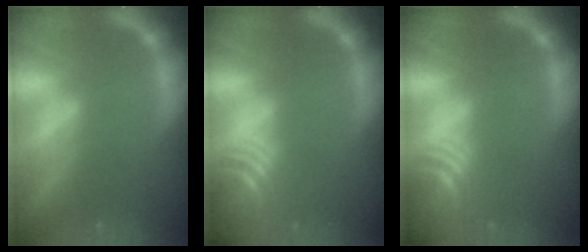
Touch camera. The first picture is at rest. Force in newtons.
{"total": 7.5}
{"total": 6.5}